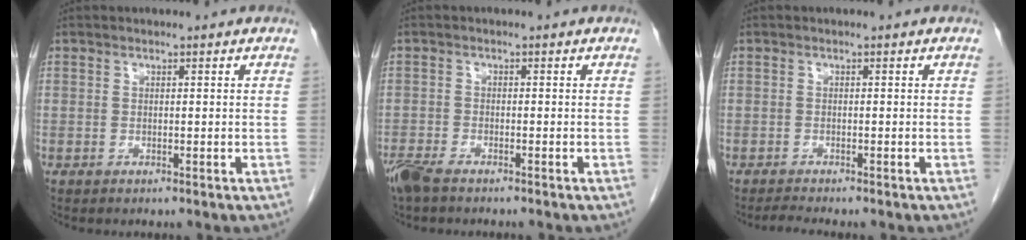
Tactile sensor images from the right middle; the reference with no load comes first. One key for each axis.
{"total": 4.1, "fx": -3.4, "fy": 0.8, "fz": 2.2, "tx": -0.046, "ty": -0.010, "tz": -0.062}
{"total": 1.4, "fx": -1.3, "fy": -0.6, "fz": 0.4, "tx": -0.018, "ty": -0.008, "tz": -0.025}